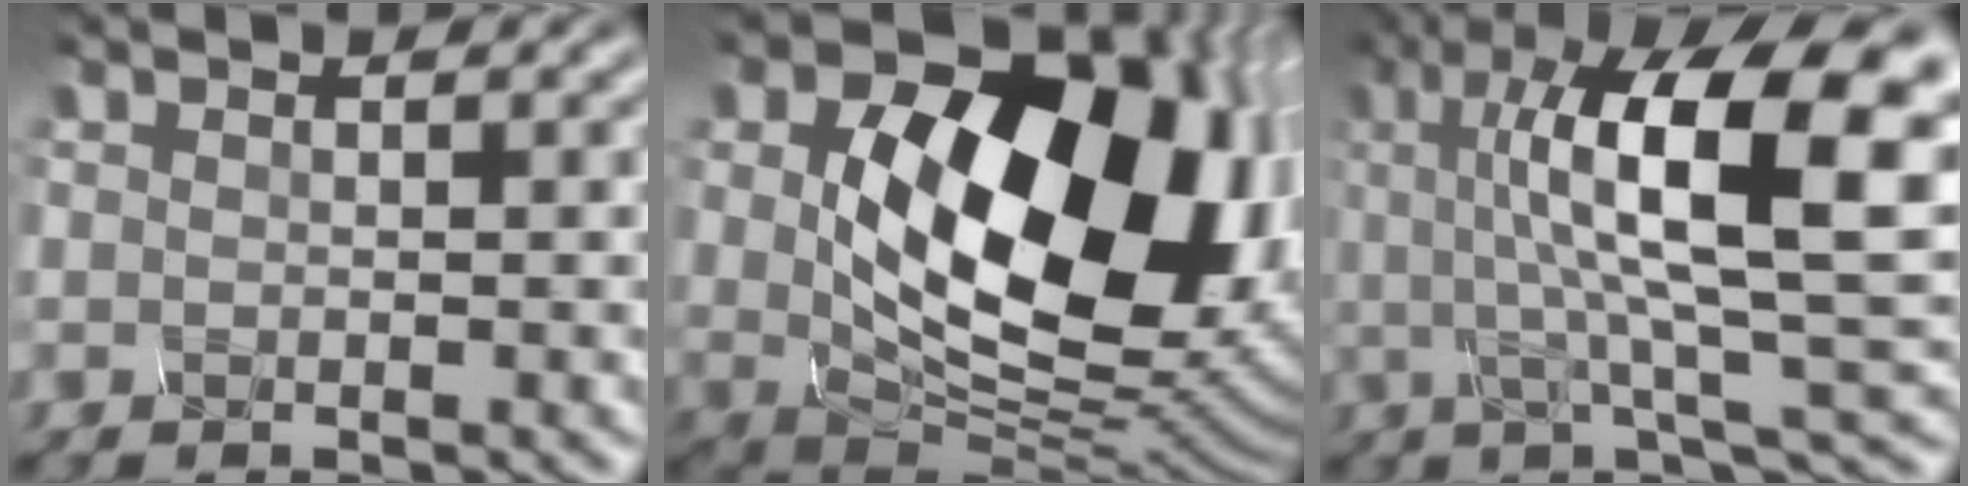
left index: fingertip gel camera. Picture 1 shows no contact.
{"total": 18.0, "force": [3.2, 11.6, 13.5], "torque": [-0.194, -0.021, 0.076]}
{"total": 15.5, "force": [2.9, 4.7, 14.5], "torque": [-0.209, 0.013, 0.044]}